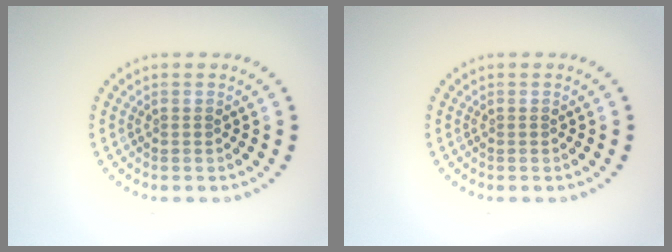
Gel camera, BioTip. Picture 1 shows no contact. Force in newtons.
{"total": 0.0}